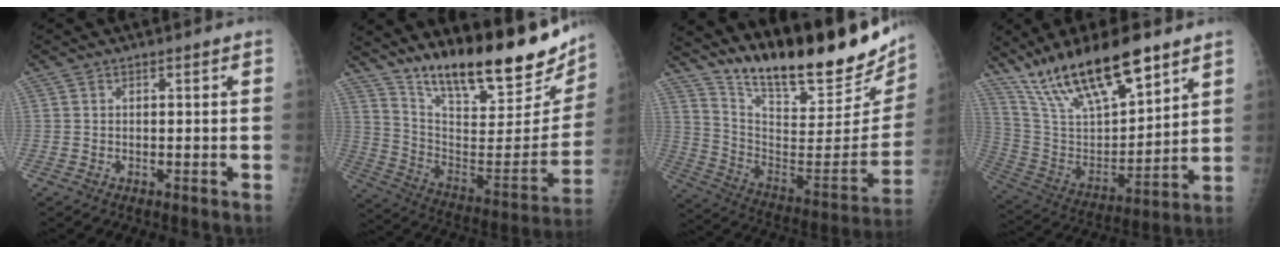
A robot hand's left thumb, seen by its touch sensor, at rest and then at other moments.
{"total": 27.6, "force": [20.6, 7.8, 16.6], "torque": [-0.228, -0.092, 0.317]}
{"total": 28.6, "force": [22.3, 7.4, 16.3], "torque": [-0.228, -0.119, 0.341]}
{"total": 22.2, "force": [15.2, 7.1, 14.4], "torque": [-0.236, -0.054, 0.287]}